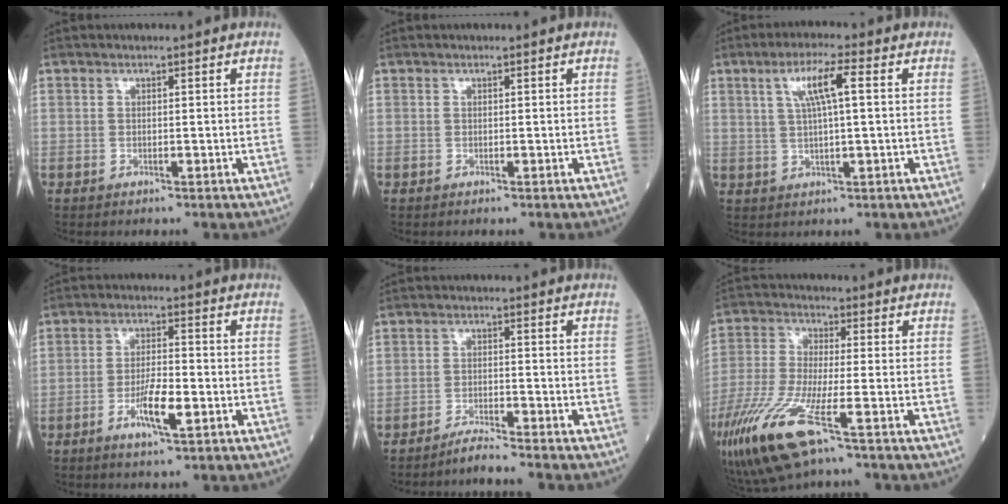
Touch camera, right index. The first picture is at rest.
{"total": 0.0}
{"total": 6.3, "force": [1.9, 0.5, 6.0], "torque": [-0.113, 0.010, 0.036]}
{"total": 6.0, "force": [-2.3, 1.0, 5.4], "torque": [-0.099, -0.003, -0.042]}
{"total": 3.5, "force": [-3.2, -1.2, 0.6], "torque": [-0.013, -0.015, -0.062]}
{"total": 15.2, "force": [-8.0, 2.6, 12.6], "torque": [-0.284, -0.037, -0.150]}